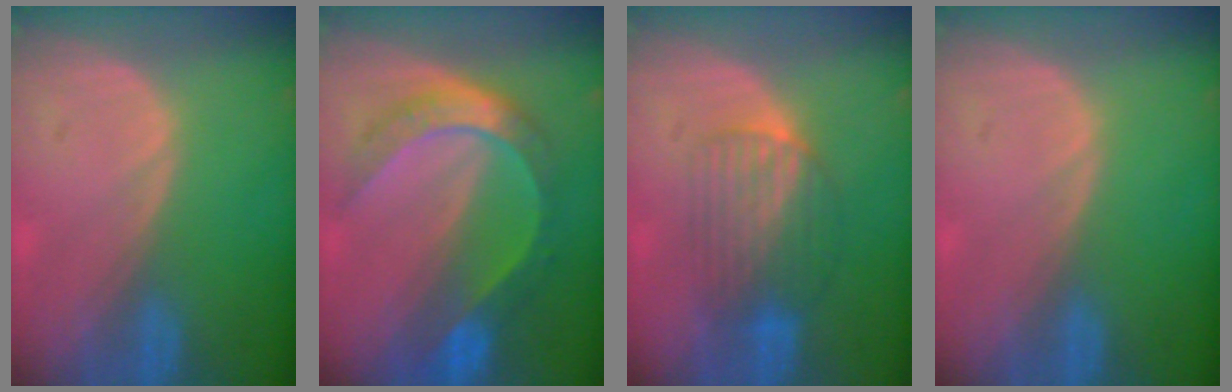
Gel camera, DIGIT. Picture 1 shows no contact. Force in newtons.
{"total": 8.3, "press": 8.2, "slide": 0.8}
{"total": 6.3, "press": 6.2, "slide": 1.1}
{"total": 0.0}